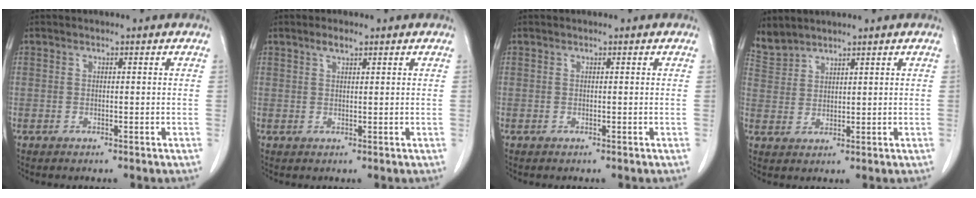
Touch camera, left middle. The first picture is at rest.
{"total": 1.7, "force": [1.2, 0.4, 1.1], "torque": [-0.025, 0.003, 0.022]}
{"total": 0.0}
{"total": 3.5, "force": [3.5, 0.5, -0.2], "torque": [-0.005, 0.007, 0.078]}